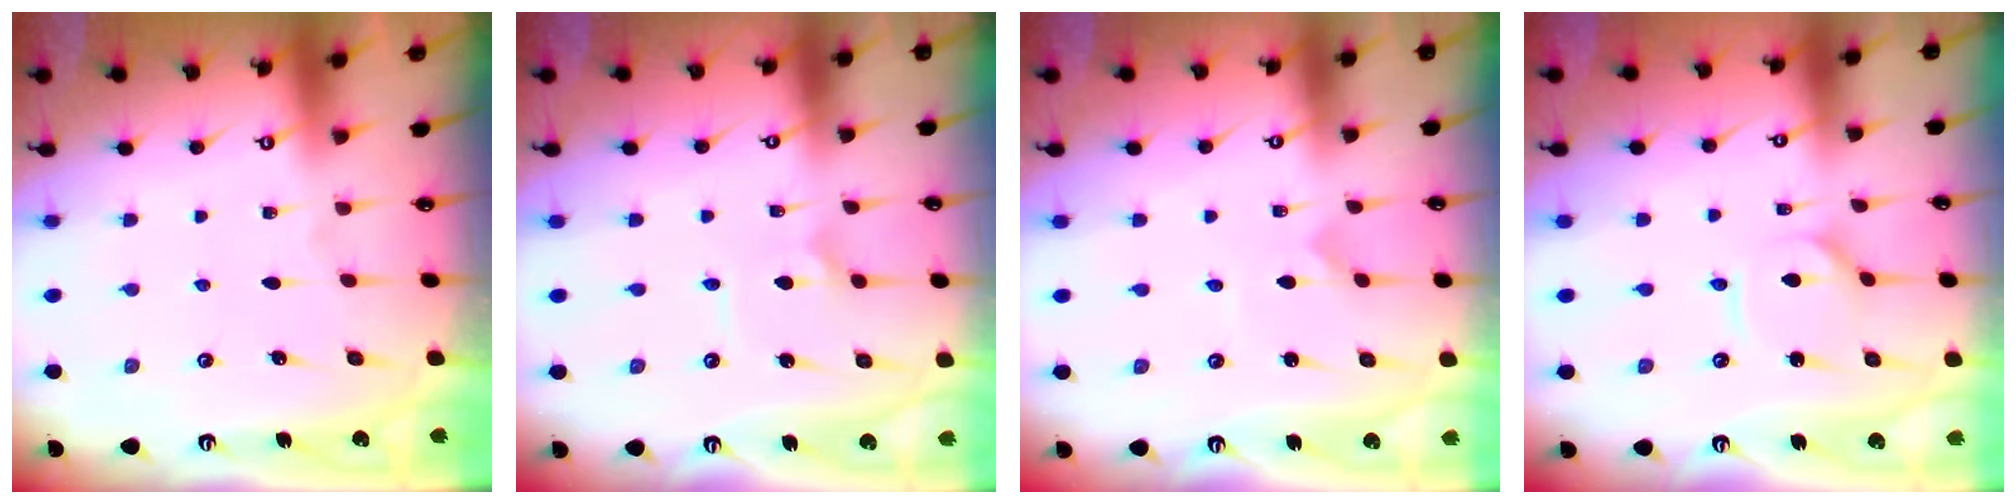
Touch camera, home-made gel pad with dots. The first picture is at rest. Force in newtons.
{"total": 1.8, "press": 1.8, "slide": 0.1}
{"total": 0.0}
{"total": 2.9, "press": 2.9, "slide": 0.4}